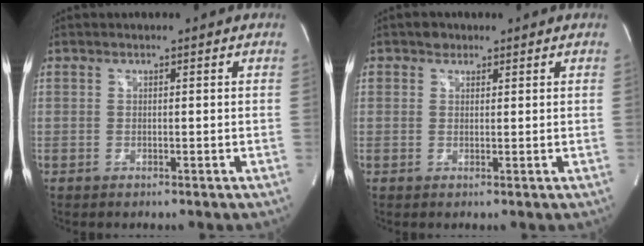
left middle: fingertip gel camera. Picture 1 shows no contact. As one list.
[{"total": 1.4, "force": [0.9, 1.1, 0.2], "torque": [0.000, 0.001, 0.011]}]